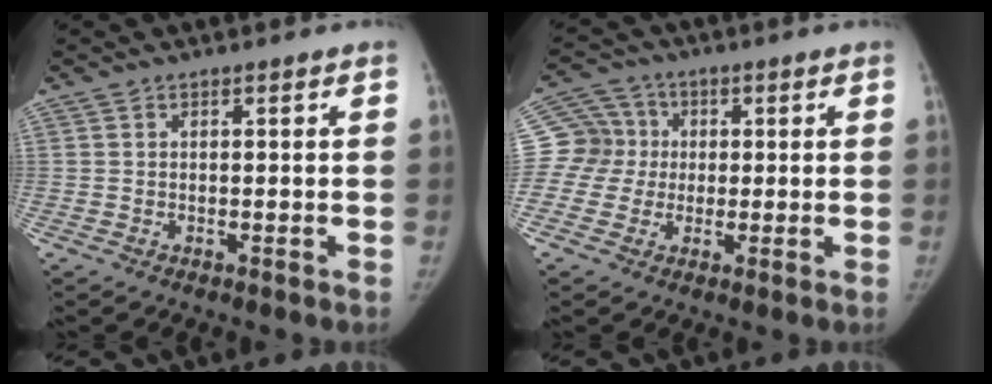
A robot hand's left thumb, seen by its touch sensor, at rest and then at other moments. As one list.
[{"total": 8.2, "force": [0.4, 8.0, 1.3], "torque": [0.008, 0.016, -0.001]}]